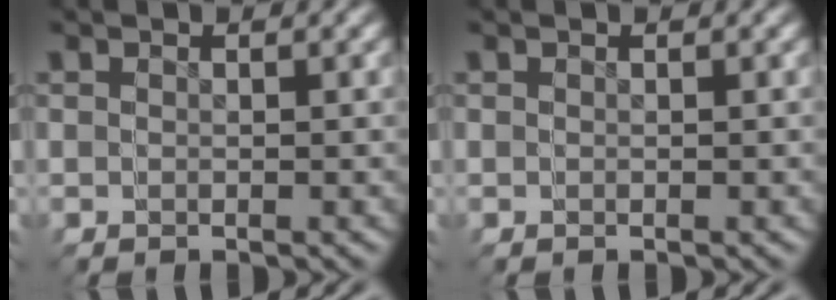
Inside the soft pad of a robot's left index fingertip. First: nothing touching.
{"total": 0.0}